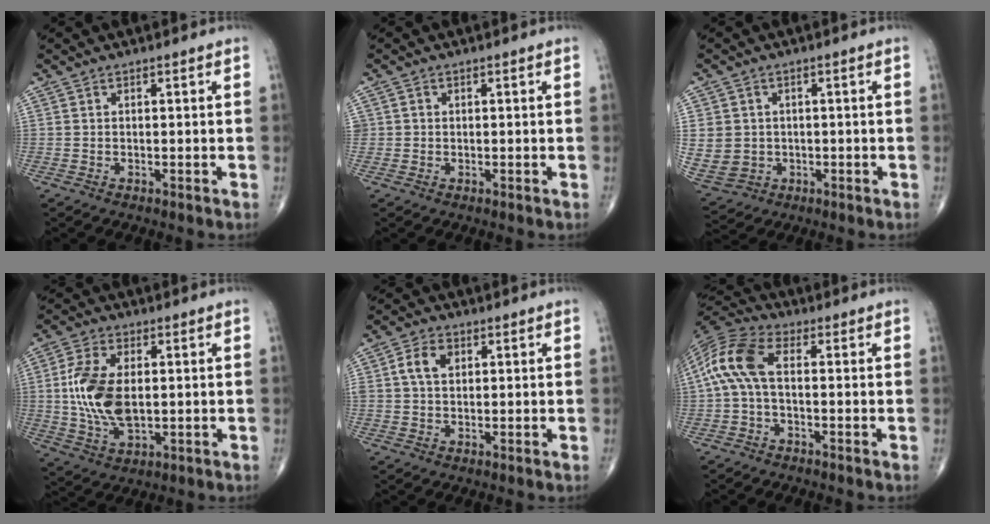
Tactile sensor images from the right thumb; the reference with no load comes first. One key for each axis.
{"total": 1.1, "fx": 0.0, "fy": 1.1, "fz": 0.1, "tx": 0.006, "ty": 0.003, "tz": -0.001}
{"total": 12.4, "fx": -0.6, "fy": 11.4, "fz": 5.0, "tx": -0.137, "ty": 0.013, "tz": 0.014}
{"total": 12.6, "fx": 0.7, "fy": 7.0, "fz": 10.4, "tx": -0.210, "ty": -0.003, "tz": 0.018}
{"total": 4.9, "fx": 1.3, "fy": 3.5, "fz": 3.3, "tx": -0.059, "ty": 0.007, "tz": 0.021}
{"total": 10.3, "fx": 0.1, "fy": 5.4, "fz": 8.8, "tx": -0.194, "ty": 0.031, "tz": -0.008}